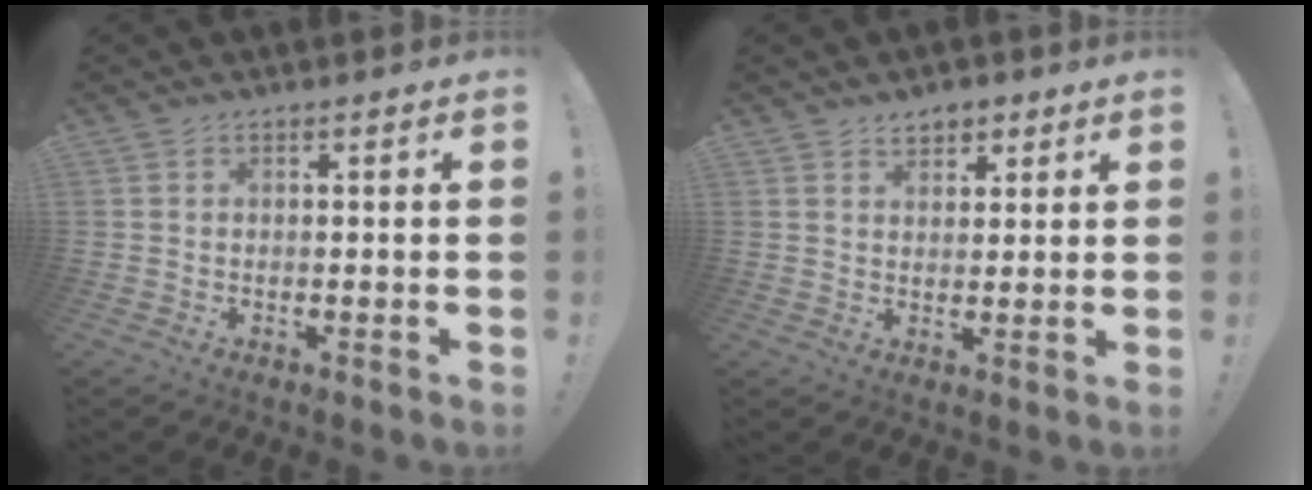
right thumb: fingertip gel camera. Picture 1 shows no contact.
{"total": 4.2, "force": [2.8, 2.9, 1.3], "torque": [-0.006, -0.011, 0.049]}